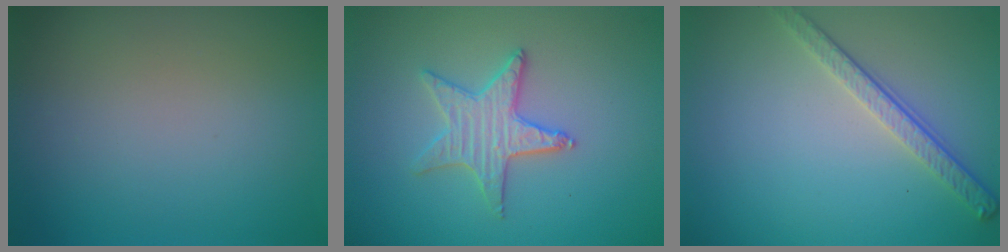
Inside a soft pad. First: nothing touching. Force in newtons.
{"total": 3.0, "press": 3.0, "slide": 0.5}
{"total": 2.9, "press": 2.5, "slide": 1.5}